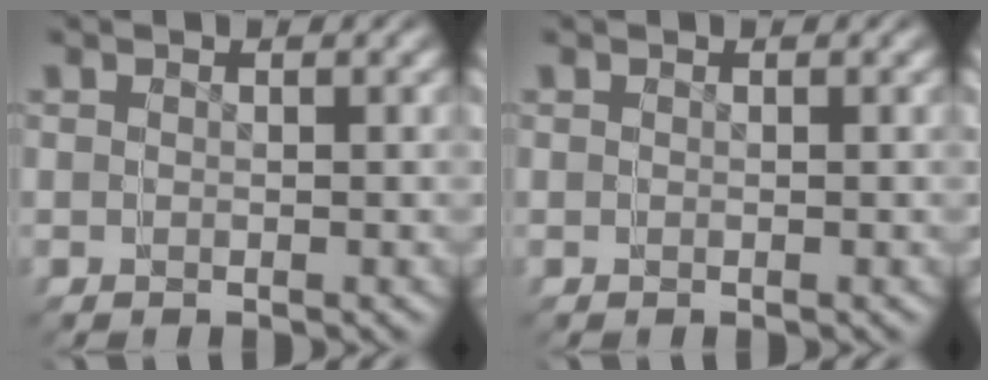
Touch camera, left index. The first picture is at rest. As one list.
[{"total": 0.0}]